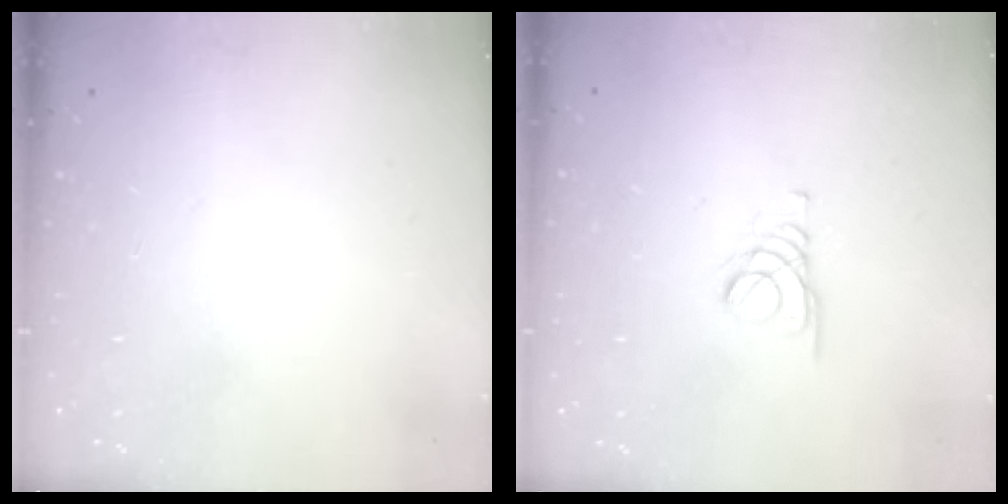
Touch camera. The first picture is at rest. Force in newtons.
{"total": 1.8, "press": 1.8, "slide": 0.2}